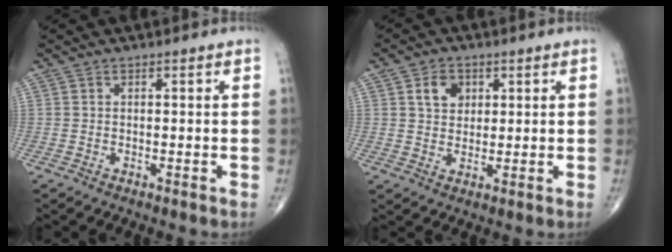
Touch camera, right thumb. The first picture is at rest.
{"total": 5.0, "force": [1.9, 3.8, 2.7], "torque": [-0.025, -0.007, 0.031]}